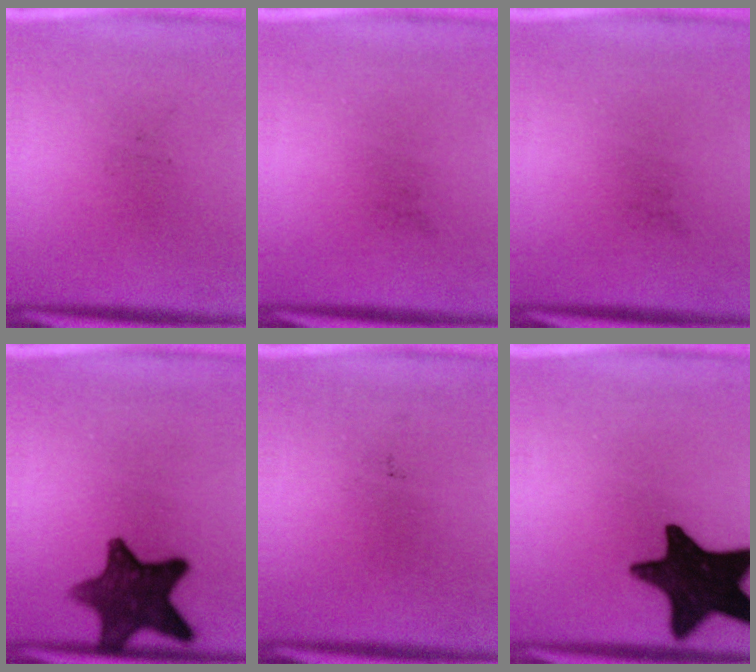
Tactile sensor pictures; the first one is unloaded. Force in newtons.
{"total": 0.0}
{"total": 0.0}
{"total": 12.0}
{"total": 0.0}
{"total": 18.1}